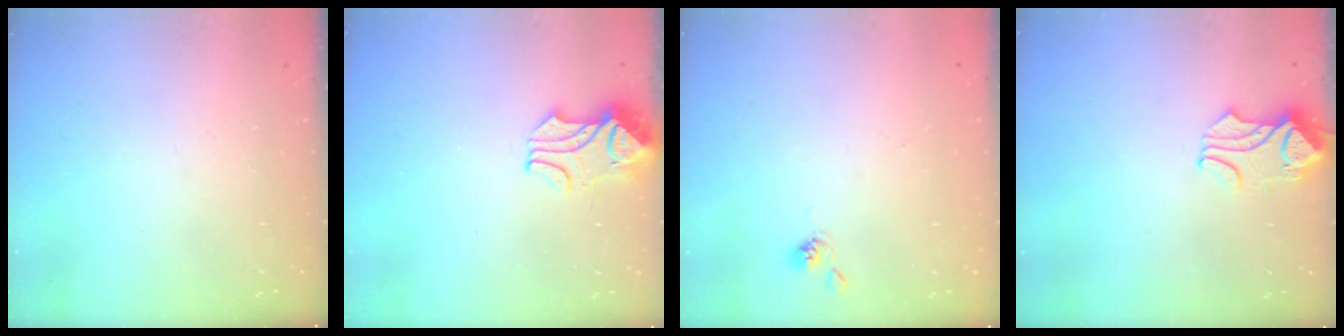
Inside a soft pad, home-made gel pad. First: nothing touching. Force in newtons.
{"total": 2.2, "press": 2.0, "slide": 1.0}
{"total": 2.4, "press": 2.4, "slide": 0.2}
{"total": 1.3, "press": 1.2, "slide": 0.4}